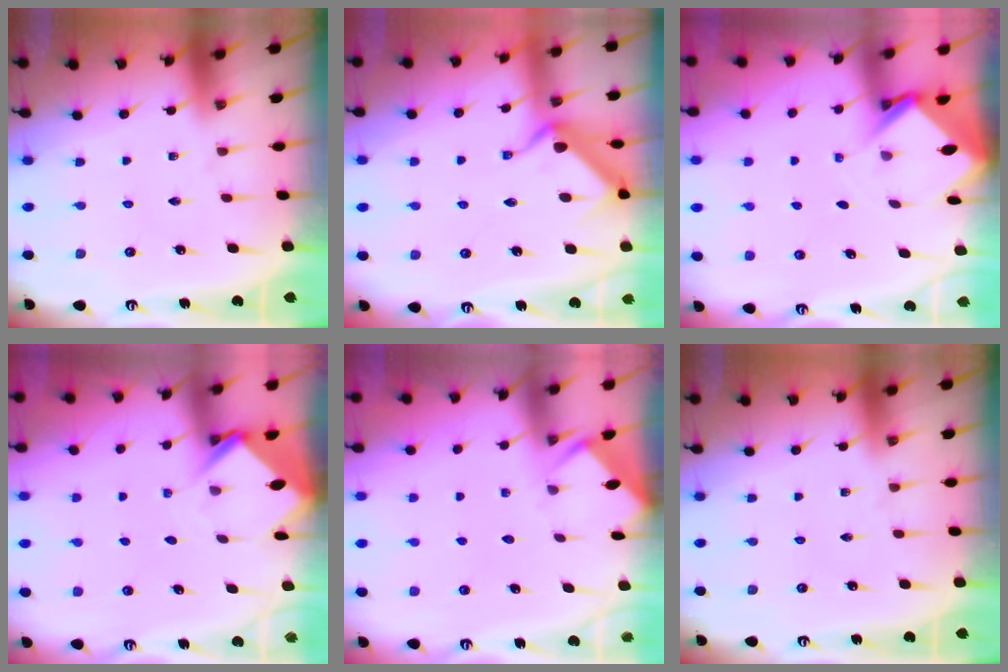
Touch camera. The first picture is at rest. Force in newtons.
{"total": 10.0, "press": 9.9, "slide": 1.2}
{"total": 3.1, "press": 3.1, "slide": 0.2}
{"total": 3.8, "press": 3.8, "slide": 0.2}
{"total": 3.1, "press": 3.1, "slide": 0.3}
{"total": 0.0}